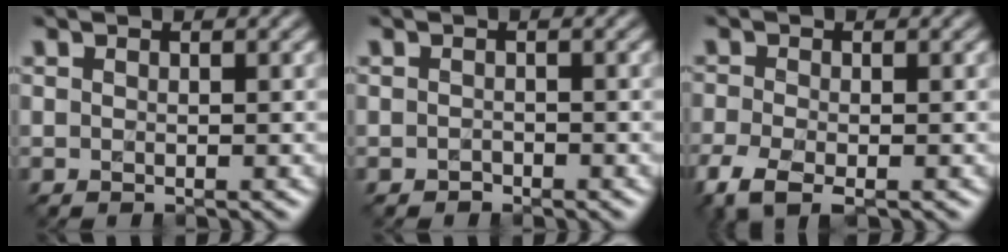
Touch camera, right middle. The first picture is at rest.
{"total": 0.7, "force": [-0.6, 0.3, -0.2], "torque": [0.002, -0.004, -0.012]}
{"total": 4.4, "force": [-3.1, 1.8, 2.7], "torque": [-0.067, -0.016, -0.060]}